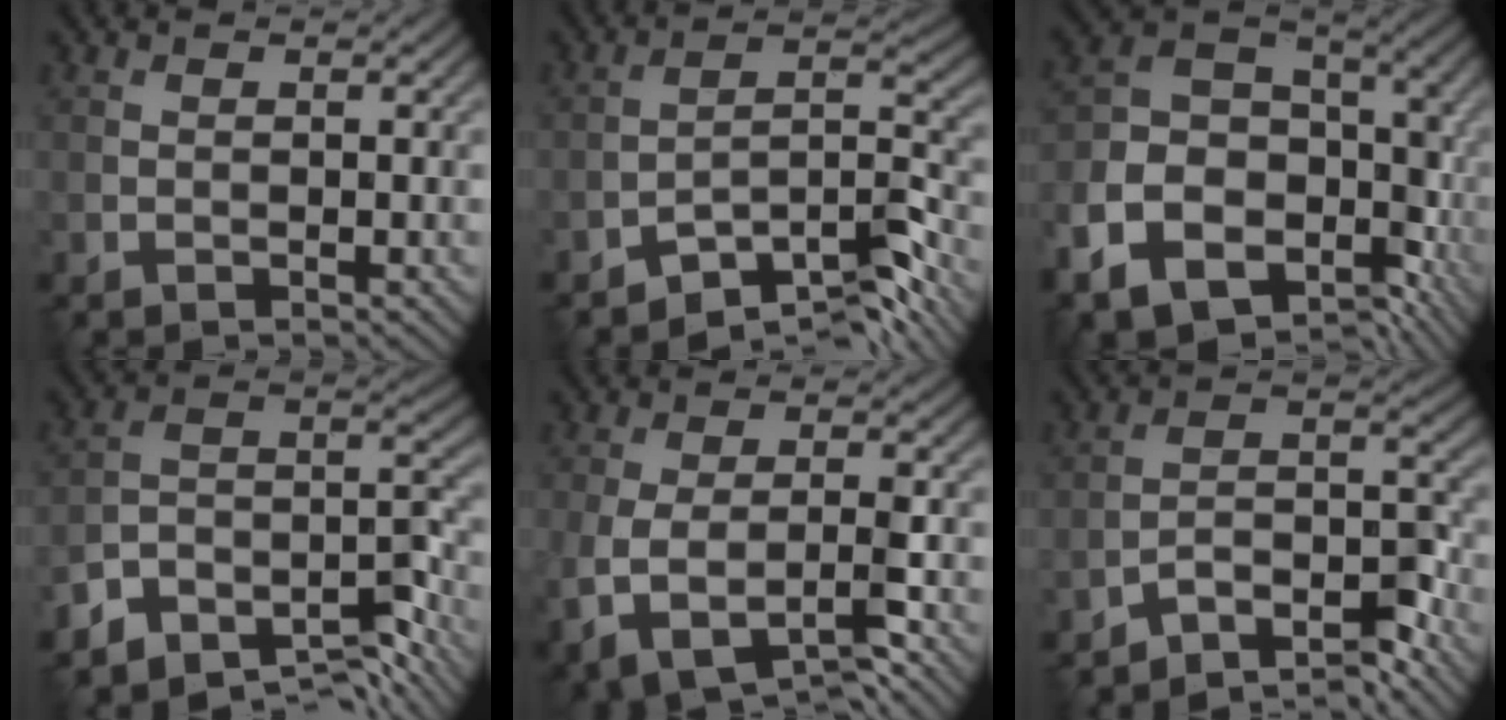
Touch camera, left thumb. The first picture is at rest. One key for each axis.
{"total": 8.7, "fx": -6.7, "fy": 2.5, "fz": 5.0, "tx": -0.068, "ty": 0.009, "tz": -0.128}
{"total": 16.9, "fx": -8.0, "fy": 11.6, "fz": 9.3, "tx": -0.231, "ty": -0.060, "tz": -0.118}
{"total": 10.4, "fx": -8.3, "fy": 4.2, "fz": 4.8, "tx": -0.074, "ty": -0.008, "tz": -0.154}
{"total": 7.4, "fx": -3.1, "fy": 3.3, "fz": 5.8, "tx": -0.123, "ty": -0.016, "tz": -0.053}
{"total": 6.9, "fx": -5.8, "fy": 1.6, "fz": 3.3, "tx": -0.052, "ty": 0.007, "tz": -0.108}